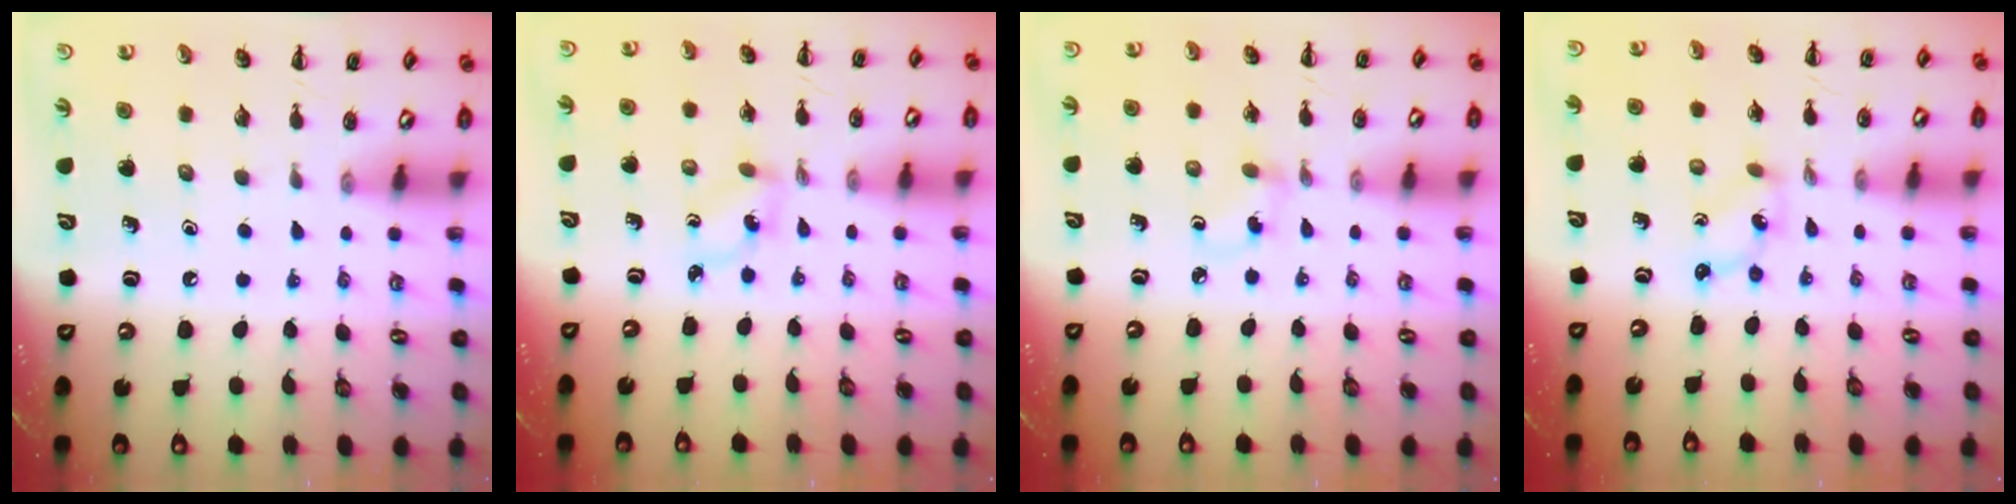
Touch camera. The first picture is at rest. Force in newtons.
{"total": 1.9, "press": 1.8, "slide": 0.7}
{"total": 2.8, "press": 2.5, "slide": 1.2}
{"total": 1.1, "press": 1.1, "slide": 0.1}